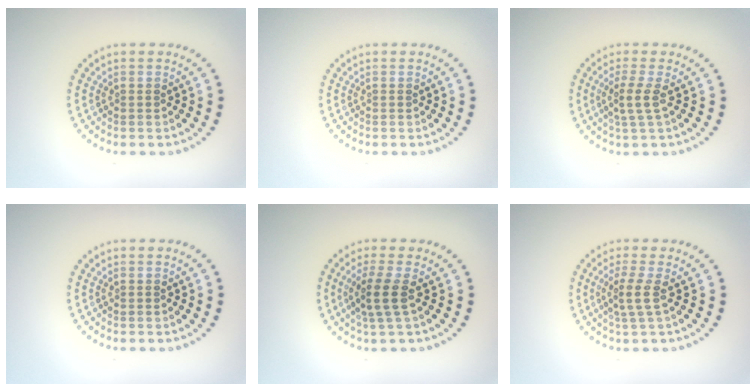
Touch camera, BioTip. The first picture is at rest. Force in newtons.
{"total": 0.0}
{"total": 2.0, "press": 1.6, "slide": 1.3}
{"total": 0.0}
{"total": 2.5, "press": 1.9, "slide": 1.6}
{"total": 2.1, "press": 1.6, "slide": 1.4}